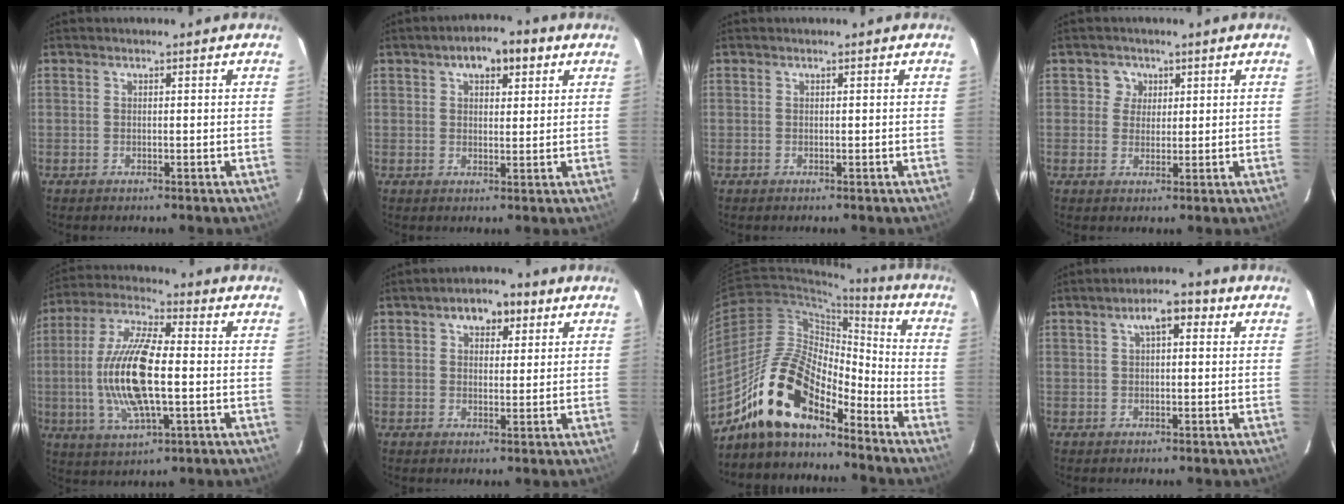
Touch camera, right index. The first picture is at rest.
{"total": 6.7, "force": [3.3, 3.4, 4.8], "torque": [-0.073, 0.025, 0.049]}
{"total": 0.0}
{"total": 3.2, "force": [1.1, 3.1, 0.1], "torque": [0.013, 0.016, 0.014]}
{"total": 16.4, "force": [-1.5, 5.3, 15.5], "torque": [-0.319, 0.003, -0.030]}
{"total": 6.2, "force": [3.0, 3.8, 3.8], "torque": [-0.057, 0.020, 0.043]}
{"total": 16.6, "force": [-12.3, 6.2, 9.3], "torque": [-0.176, 0.006, -0.239]}
{"total": 5.1, "force": [1.9, 2.1, 4.2], "torque": [-0.070, 0.020, 0.028]}